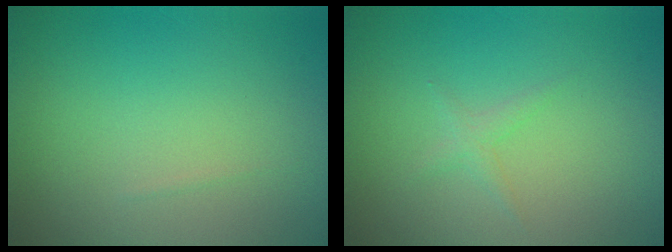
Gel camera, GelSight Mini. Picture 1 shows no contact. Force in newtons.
{"total": 0.9, "press": 0.9, "slide": 0.0}